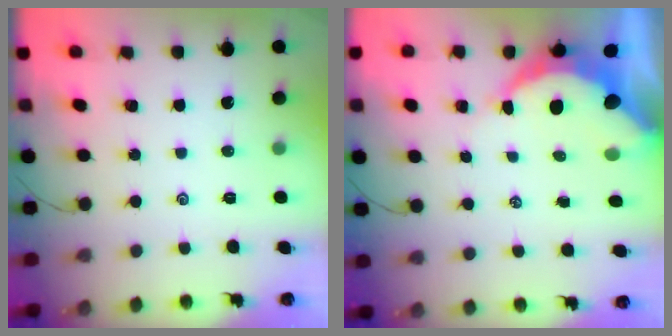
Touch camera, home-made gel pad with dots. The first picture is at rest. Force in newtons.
{"total": 10.9, "press": 10.9, "slide": 1.2}